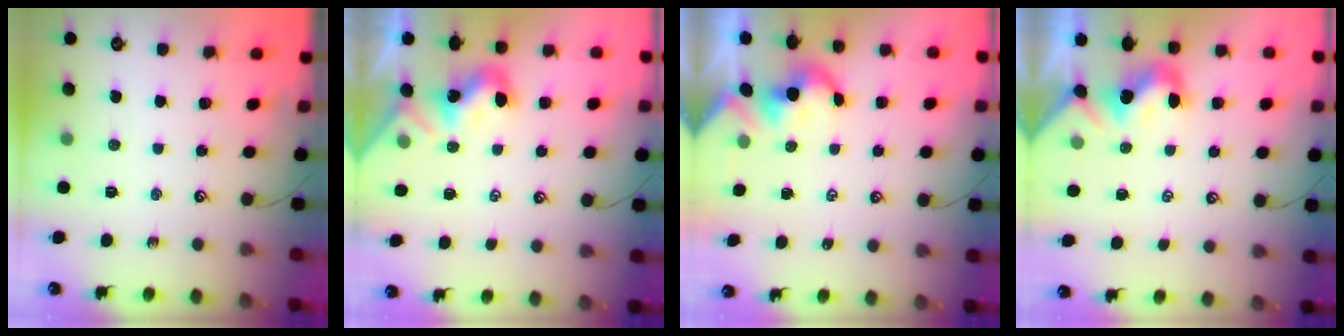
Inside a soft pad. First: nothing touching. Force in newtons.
{"total": 1.8, "press": 1.8, "slide": 0.5}
{"total": 2.2, "press": 2.1, "slide": 0.3}
{"total": 0.0}